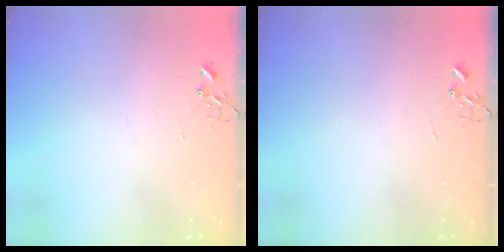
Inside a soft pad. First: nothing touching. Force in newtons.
{"total": 0.0}